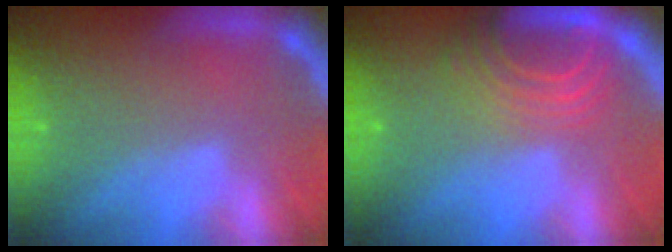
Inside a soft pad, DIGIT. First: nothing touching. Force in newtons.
{"total": 7.0}